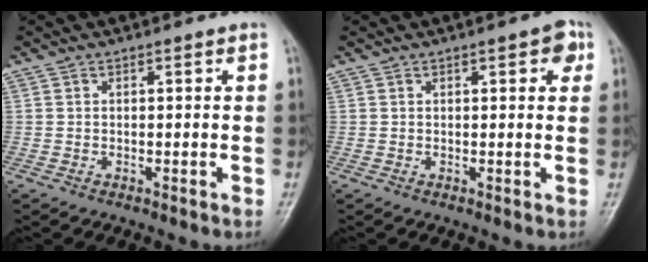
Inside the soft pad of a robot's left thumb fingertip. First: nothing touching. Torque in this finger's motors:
{"motor_torque": [-0.19, 0.07, -0.01, 0.32, 0.05]}